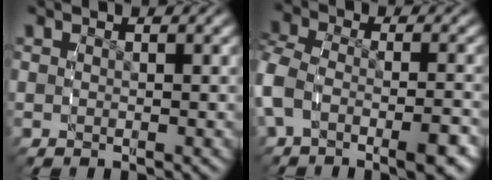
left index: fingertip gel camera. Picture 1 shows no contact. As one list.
[{"total": 5.4, "force": [-1.9, 3.3, 3.9], "torque": [-0.098, -0.014, -0.028]}]